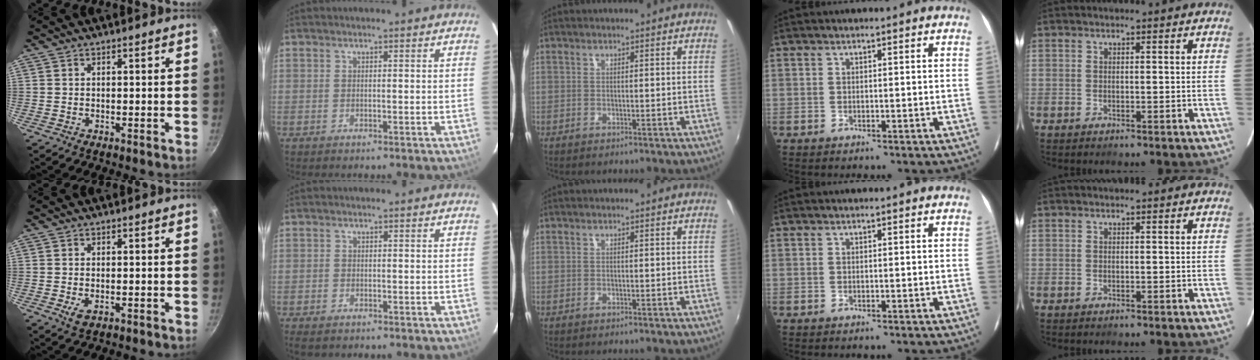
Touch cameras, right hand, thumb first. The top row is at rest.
{"thumb": {"total": 2.5, "force": [-0.7, 1.3, 1.9], "torque": [-0.036, -0.006, -0.010]}, "index": {"total": 2.3, "force": [-1.8, 1.1, 0.9], "torque": [-0.024, -0.006, -0.033]}}